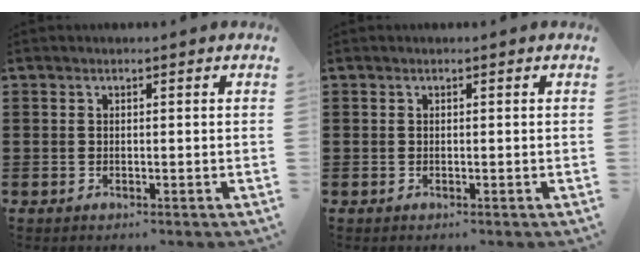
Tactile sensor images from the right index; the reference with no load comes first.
{"total": 0.0}